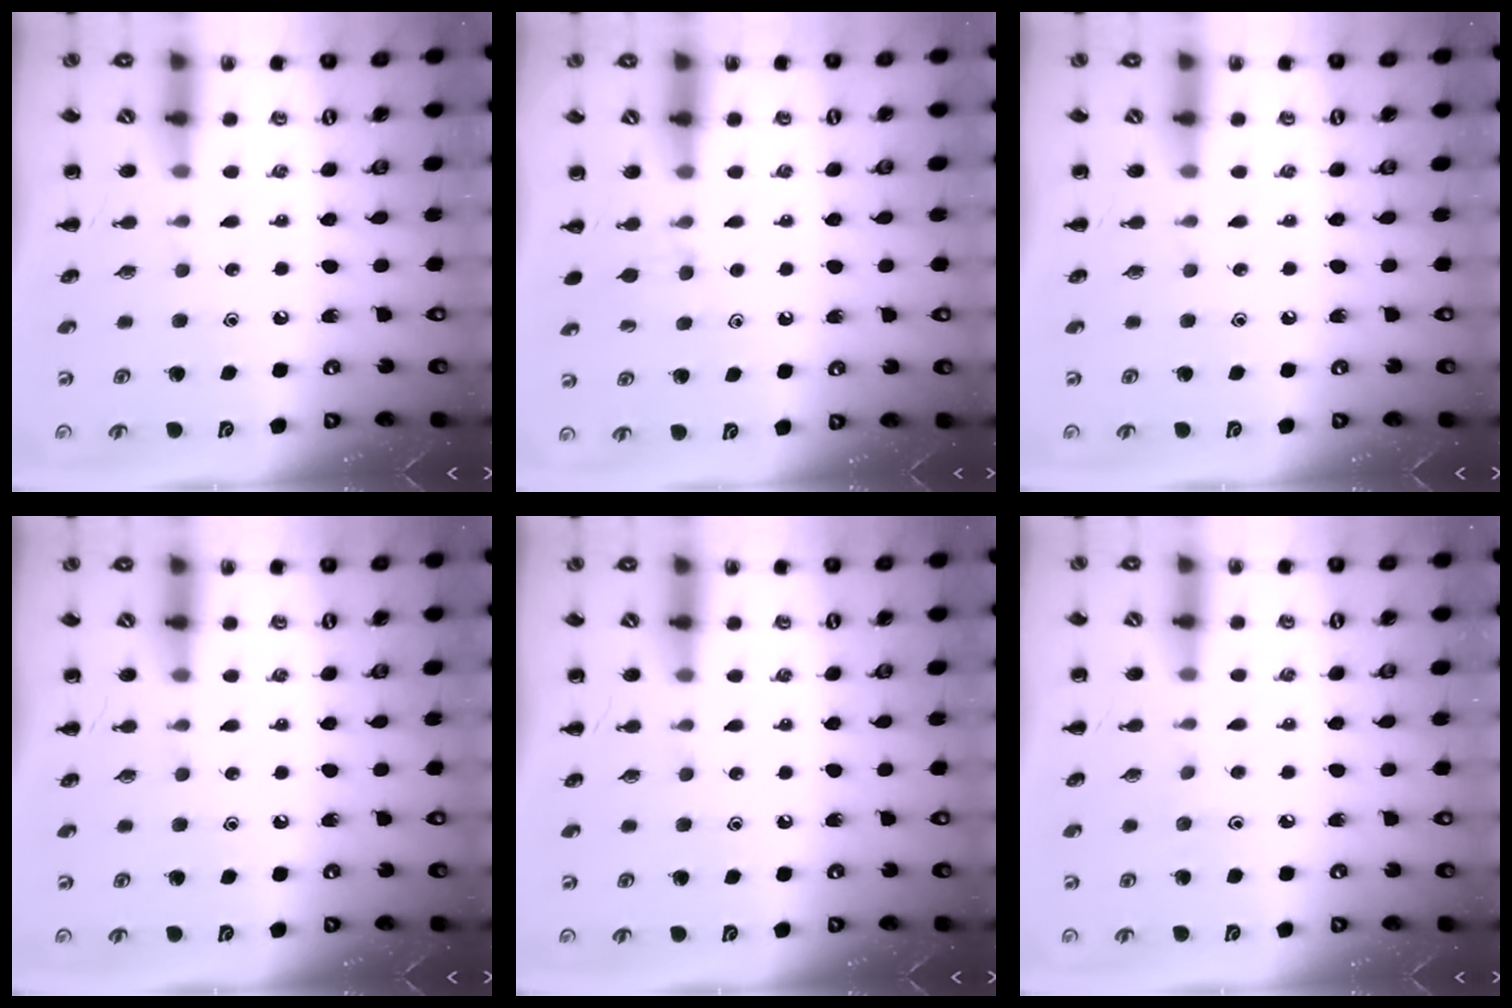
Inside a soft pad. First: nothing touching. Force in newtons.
{"total": 4.9, "press": 4.7, "slide": 1.4}
{"total": 0.0}
{"total": 0.0}
{"total": 0.0}
{"total": 2.4, "press": 2.2, "slide": 1.0}